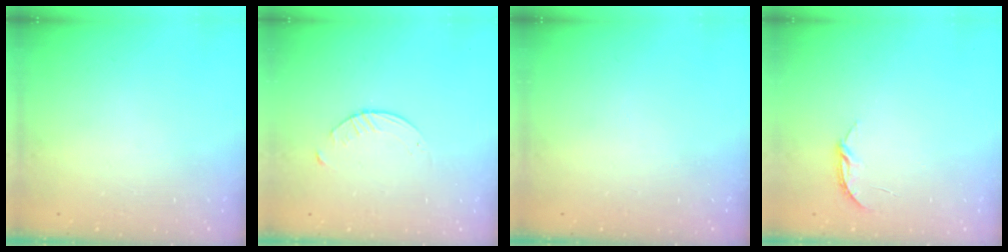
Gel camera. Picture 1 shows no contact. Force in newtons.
{"total": 3.1, "press": 3.0, "slide": 0.4}
{"total": 0.0}
{"total": 3.7, "press": 3.7, "slide": 0.3}